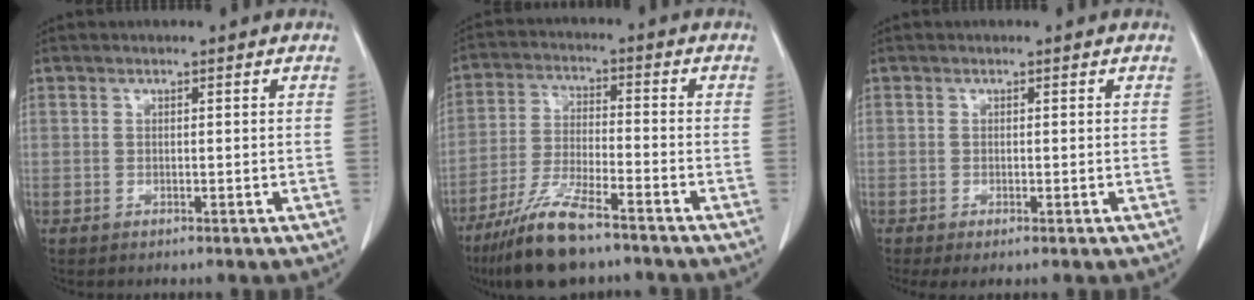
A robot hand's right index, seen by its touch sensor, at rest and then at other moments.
{"total": 11.2, "force": [-8.2, 1.7, 7.3], "torque": [-0.149, -0.031, -0.154]}
{"total": 1.6, "force": [-0.8, 0.3, 1.4], "torque": [-0.021, -0.006, -0.011]}